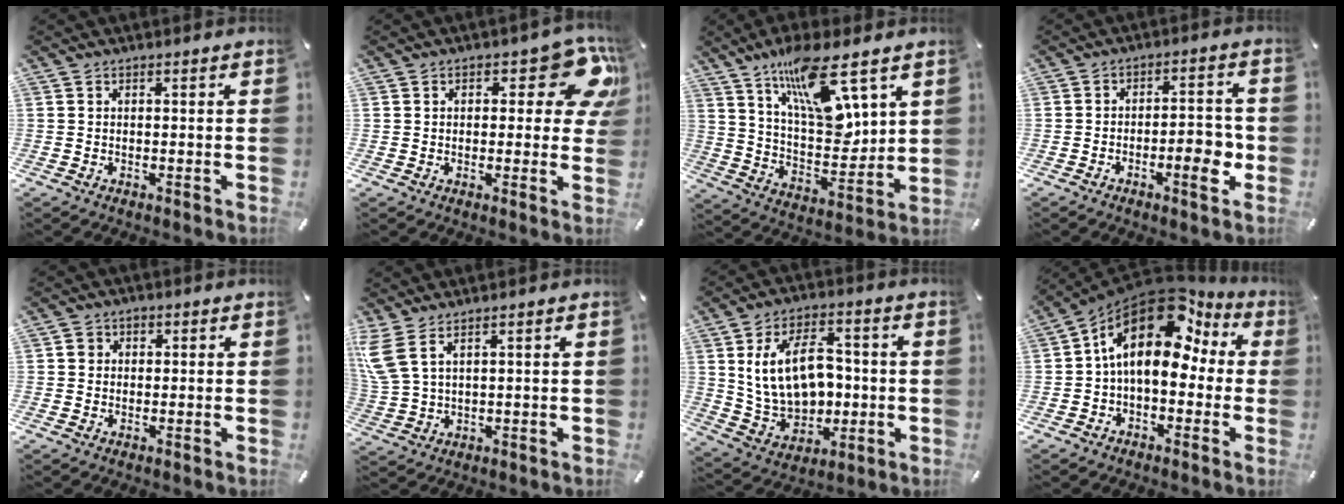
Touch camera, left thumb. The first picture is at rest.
{"total": 12.1, "force": [5.1, 6.2, 9.1], "torque": [-0.103, -0.028, 0.088]}
{"total": 16.8, "force": [10.6, 5.9, 11.6], "torque": [-0.207, -0.058, 0.178]}
{"total": 7.9, "force": [-2.6, 3.2, 6.7], "torque": [-0.096, 0.013, -0.042]}
{"total": 2.6, "force": [0.2, 2.4, 1.0], "torque": [-0.003, 0.003, -0.003]}
{"total": 6.0, "force": [3.6, 2.5, 4.1], "torque": [-0.109, -0.015, 0.064]}
{"total": 15.7, "force": [1.4, 11.3, 10.8], "torque": [-0.198, 0.007, 0.031]}
{"total": 17.2, "force": [5.4, 10.6, 12.4], "torque": [-0.214, -0.032, 0.086]}